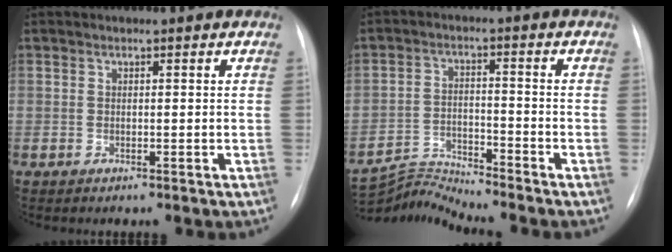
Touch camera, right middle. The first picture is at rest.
{"total": 6.7, "force": [-6.1, -2.3, -1.5], "torque": [0.010, -0.004, -0.115]}